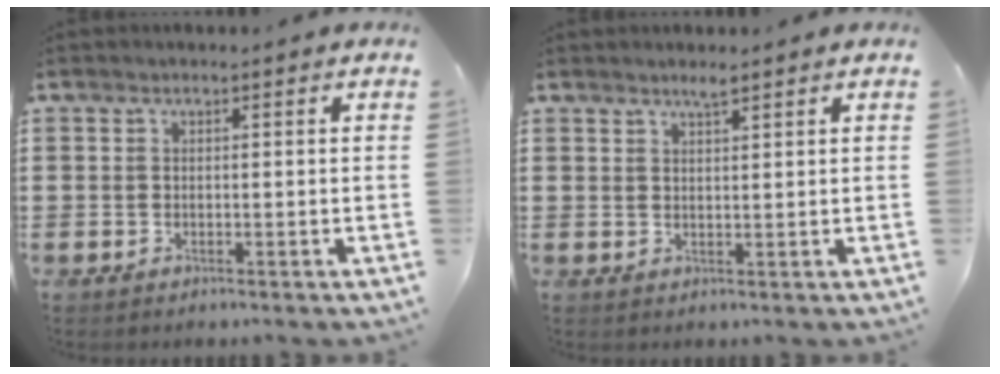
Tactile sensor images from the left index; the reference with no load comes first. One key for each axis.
{"total": 1.7, "fx": 1.5, "fy": 0.1, "fz": 0.8, "tx": -0.018, "ty": 0.000, "tz": 0.027}